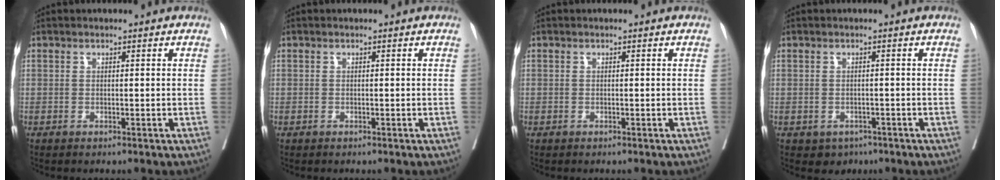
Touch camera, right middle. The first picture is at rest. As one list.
[{"total": 0.0}, {"total": 0.0}, {"total": 2.6, "force": [-1.5, 2.1, 0.6], "torque": [-0.005, 0.006, -0.014]}]